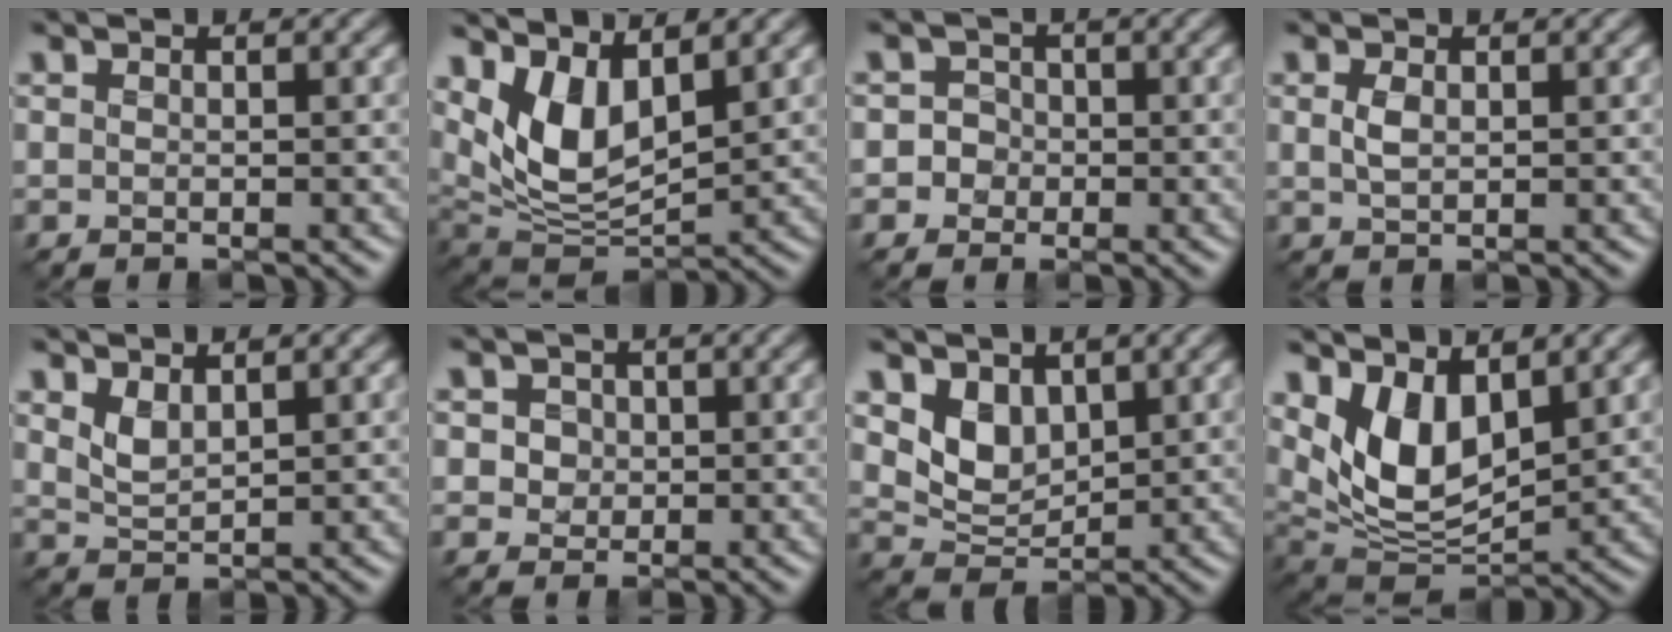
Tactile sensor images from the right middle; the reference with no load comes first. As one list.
[{"total": 6.5, "force": [2.4, 3.3, 5.0], "torque": [-0.103, -0.016, 0.044]}, {"total": 2.4, "force": [-0.5, 2.3, 0.5], "torque": [0.015, 0.009, -0.019]}, {"total": 1.3, "force": [0.0, 0.7, 1.1], "torque": [-0.027, -0.001, 0.003]}, {"total": 1.8, "force": [0.9, 0.8, 1.3], "torque": [-0.032, -0.007, 0.022]}, {"total": 3.0, "force": [0.9, 2.5, 1.4], "torque": [-0.032, 0.007, 0.014]}, {"total": 3.4, "force": [1.5, 2.4, 1.9], "torque": [-0.044, -0.013, 0.023]}, {"total": 6.9, "force": [2.3, 3.8, 5.3], "torque": [-0.106, -0.018, 0.039]}]